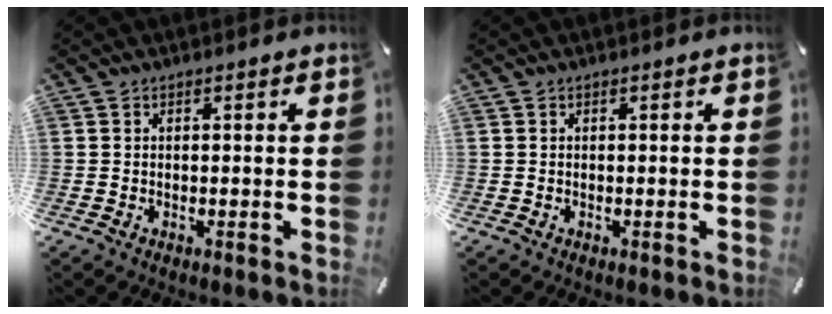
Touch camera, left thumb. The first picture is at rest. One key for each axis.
{"total": 0.0}